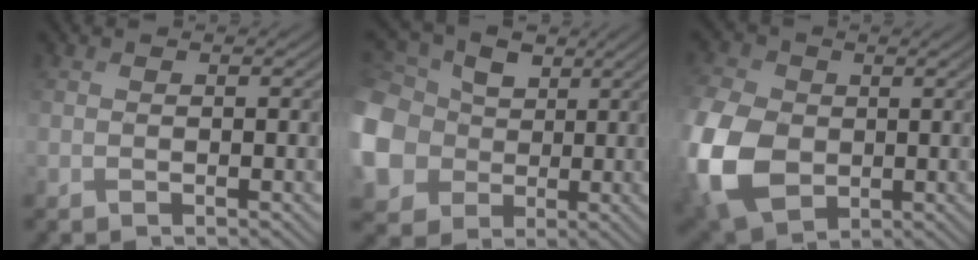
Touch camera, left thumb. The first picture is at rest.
{"total": 14.1, "force": [0.8, 12.2, 6.9], "torque": [-0.256, -0.012, 0.013]}
{"total": 13.0, "force": [-1.8, 9.5, 8.7], "torque": [-0.262, -0.022, -0.040]}